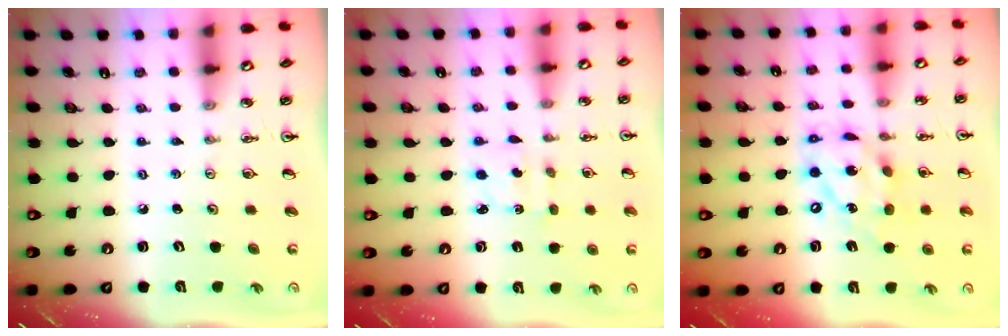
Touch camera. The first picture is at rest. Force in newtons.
{"total": 2.1, "press": 2.0, "slide": 0.6}
{"total": 14.1, "press": 14.0, "slide": 1.7}